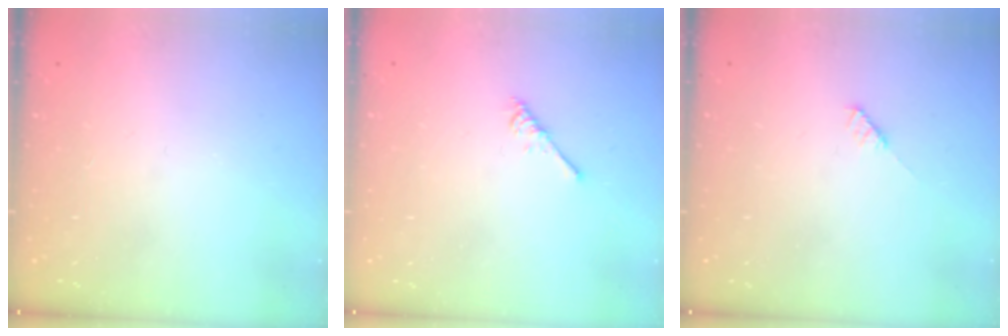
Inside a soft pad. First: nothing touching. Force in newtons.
{"total": 2.7, "press": 2.7, "slide": 0.5}
{"total": 3.0, "press": 3.0, "slide": 0.2}